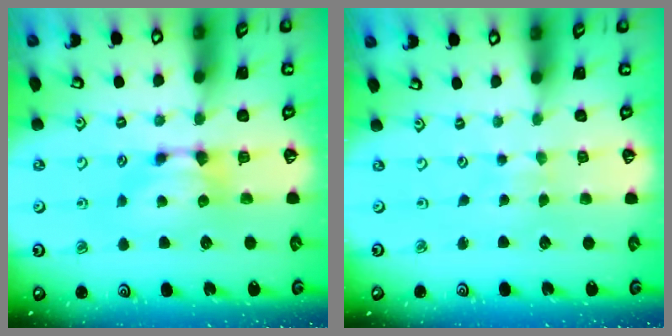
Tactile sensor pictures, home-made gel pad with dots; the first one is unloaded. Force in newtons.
{"total": 4.1, "press": 4.1, "slide": 0.1}